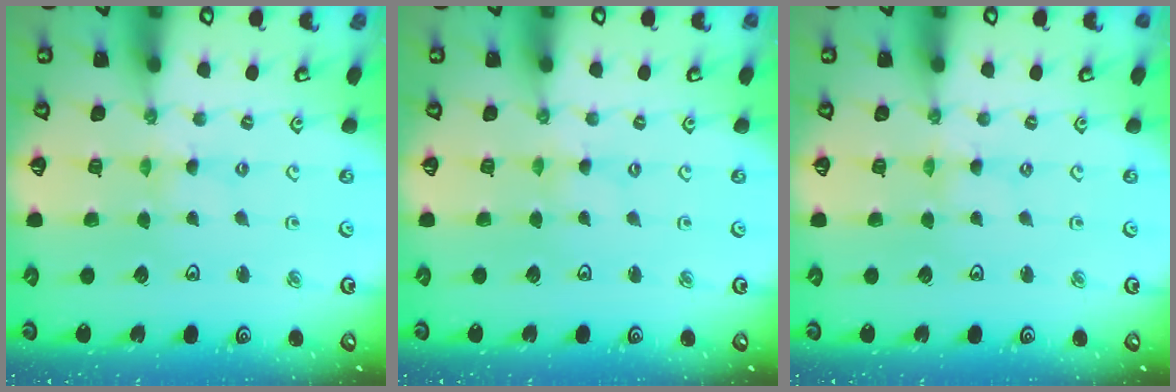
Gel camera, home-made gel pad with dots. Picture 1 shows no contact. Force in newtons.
{"total": 0.0}
{"total": 0.0}